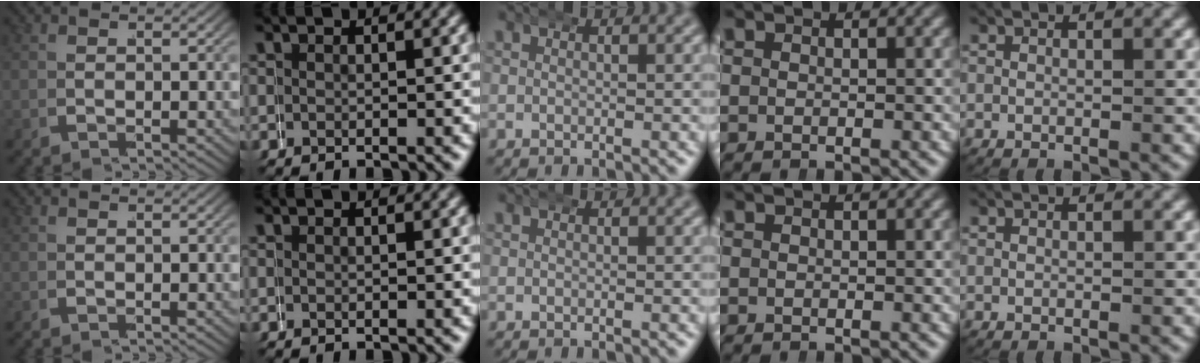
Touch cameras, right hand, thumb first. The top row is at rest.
{}